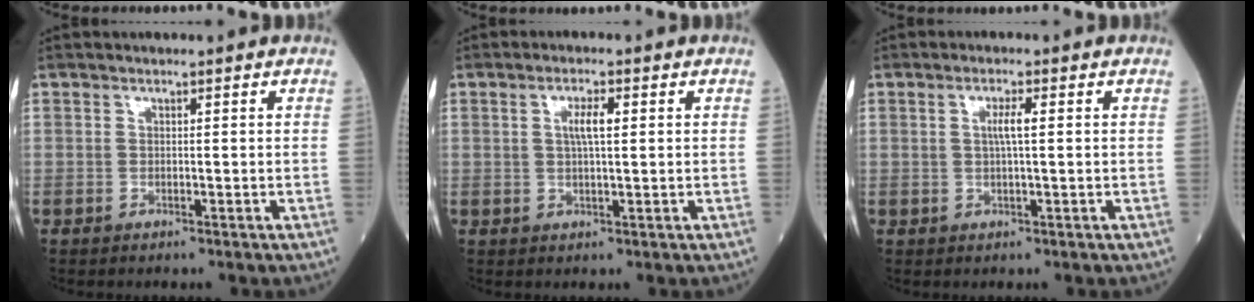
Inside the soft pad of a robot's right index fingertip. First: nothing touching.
{"total": 3.2, "force": [0.8, 0.6, 3.1], "torque": [-0.060, 0.003, 0.015]}
{"total": 2.5, "force": [0.4, 0.0, 2.4], "torque": [-0.047, 0.001, 0.006]}